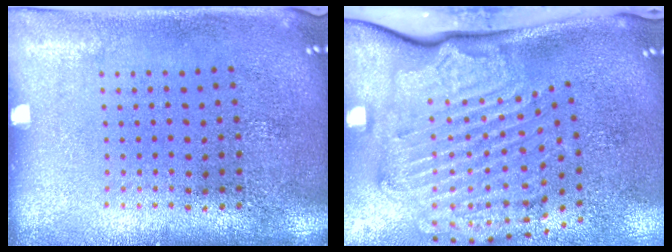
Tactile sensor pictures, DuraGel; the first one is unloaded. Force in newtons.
{"total": 2.8, "press": 2.2, "slide": 1.7}